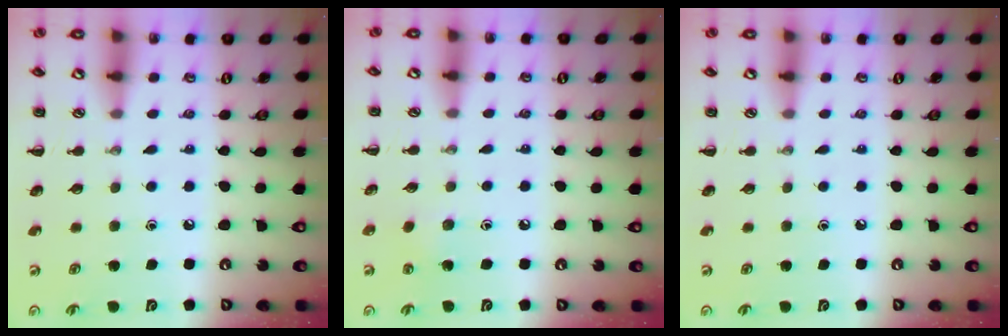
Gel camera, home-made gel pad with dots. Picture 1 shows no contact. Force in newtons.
{"total": 5.0, "press": 4.8, "slide": 1.5}
{"total": 0.0}